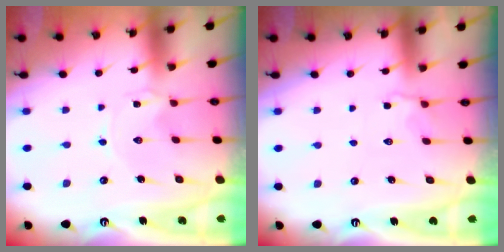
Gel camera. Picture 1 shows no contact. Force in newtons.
{"total": 3.0, "press": 2.5, "slide": 1.6}